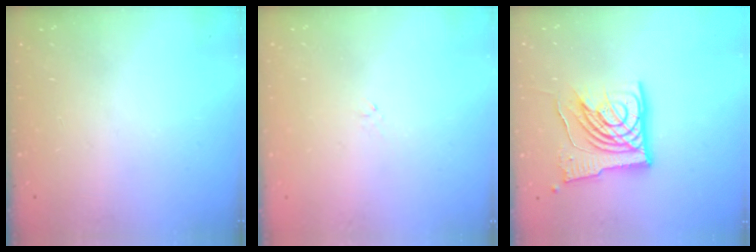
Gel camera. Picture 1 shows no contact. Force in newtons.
{"total": 0.7, "press": 0.5, "slide": 0.4}
{"total": 15.6, "press": 15.5, "slide": 1.6}